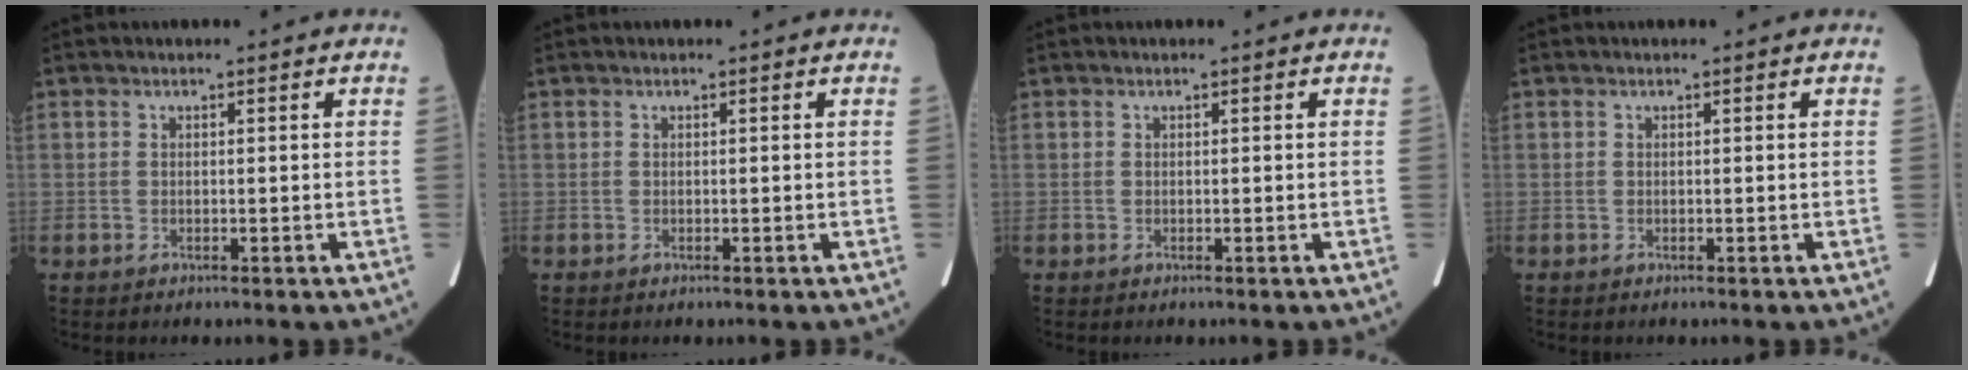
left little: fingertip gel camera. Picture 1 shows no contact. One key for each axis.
{"total": 0.0}
{"total": 0.0}
{"total": 0.0}